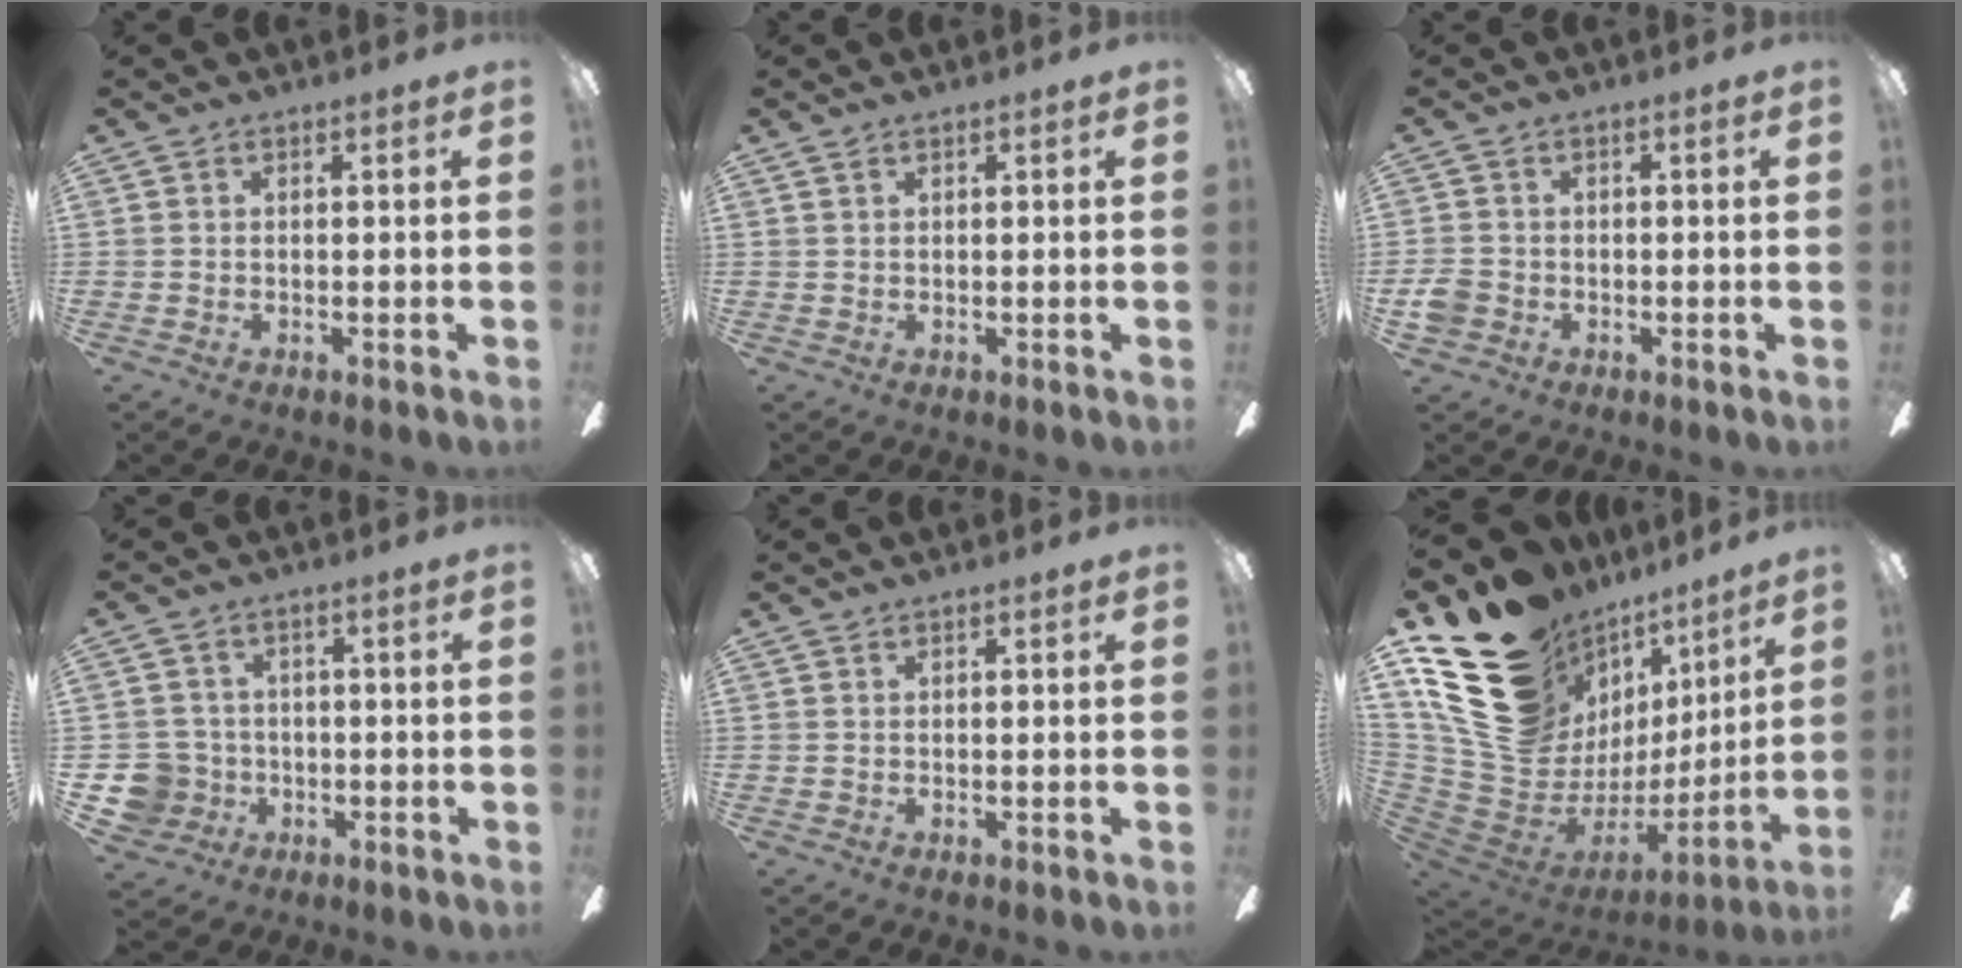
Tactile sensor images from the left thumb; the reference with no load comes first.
{"total": 0.6, "force": [0.5, 0.3, 0.3], "torque": [-0.008, 0.003, 0.008]}
{"total": 3.7, "force": [-1.1, 3.2, 1.5], "torque": [-0.031, 0.006, -0.019]}
{"total": 7.0, "force": [-1.4, 6.8, 1.2], "torque": [-0.053, 0.010, -0.022]}
{"total": 0.0}
{"total": 20.7, "force": [12.7, 13.1, 9.7], "torque": [-0.180, -0.107, 0.269]}